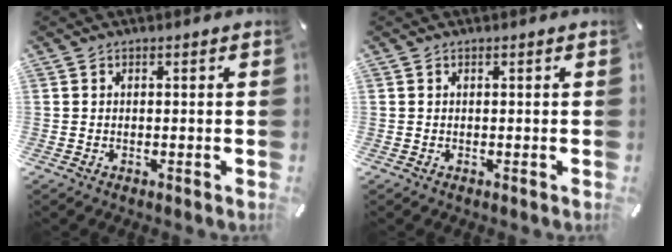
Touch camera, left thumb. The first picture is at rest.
{"total": 0.0}